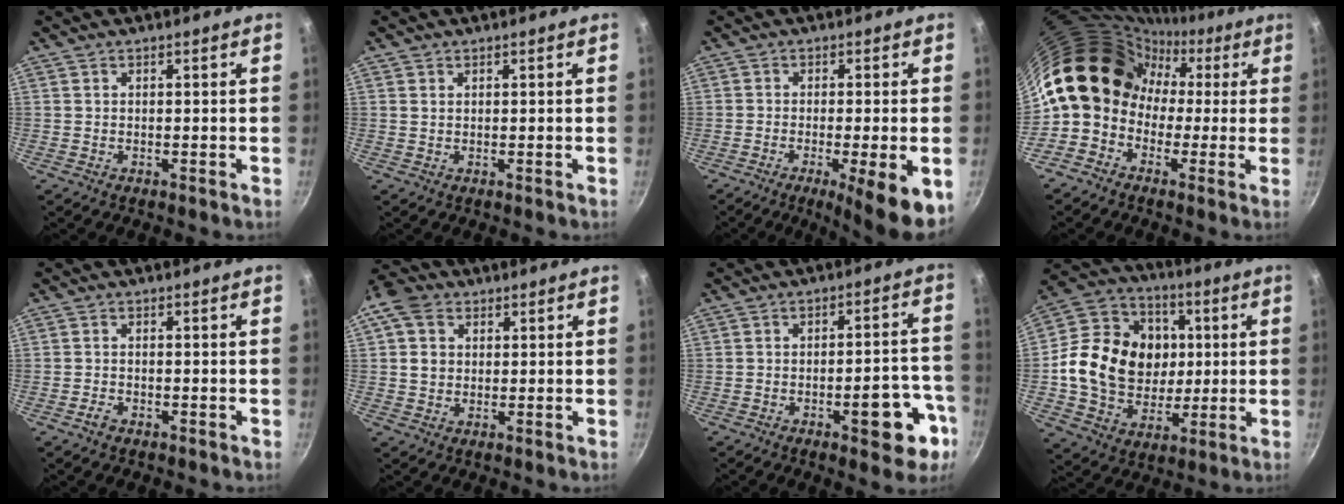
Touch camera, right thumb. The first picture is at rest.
{"total": 0.7, "force": [0.4, 0.6, 0.3], "torque": [-0.006, 0.000, 0.006]}
{"total": 9.9, "force": [-3.7, 1.5, 9.1], "torque": [-0.133, 0.002, -0.053]}
{"total": 17.4, "force": [-0.8, 14.9, 8.8], "torque": [-0.108, 0.064, -0.033]}
{"total": 1.7, "force": [-1.1, 0.9, 1.0], "torque": [-0.024, 0.008, -0.023]}
{"total": 8.1, "force": [2.1, 6.6, 4.2], "torque": [-0.065, 0.009, 0.028]}
{"total": 11.5, "force": [-5.1, 4.6, 9.2], "torque": [-0.081, 0.039, -0.061]}
{"total": 21.9, "force": [1.2, 18.0, 12.4], "torque": [-0.197, 0.021, 0.024]}